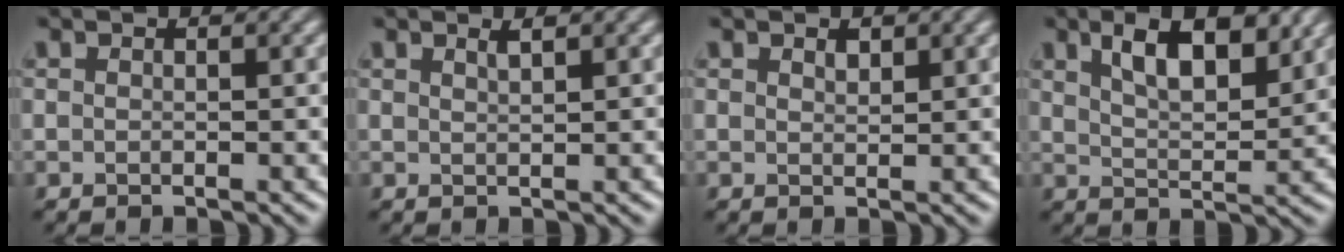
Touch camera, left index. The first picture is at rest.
{"total": 1.1, "force": [0.7, 0.3, 0.7], "torque": [-0.006, 0.002, 0.011]}
{"total": 0.9, "force": [0.7, 0.4, 0.4], "torque": [-0.008, -0.002, 0.013]}
{"total": 6.3, "force": [3.6, 2.4, 4.6], "torque": [-0.077, 0.001, 0.059]}